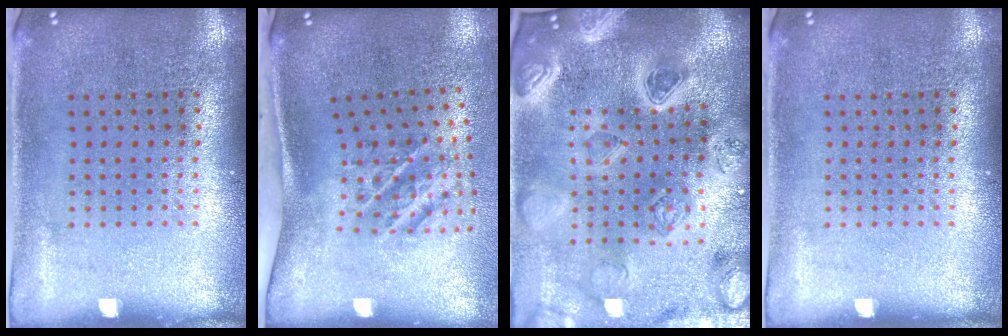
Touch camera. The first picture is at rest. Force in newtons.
{"total": 2.3, "press": 1.3, "slide": 1.9}
{"total": 5.2, "press": 4.4, "slide": 2.9}
{"total": 0.0}